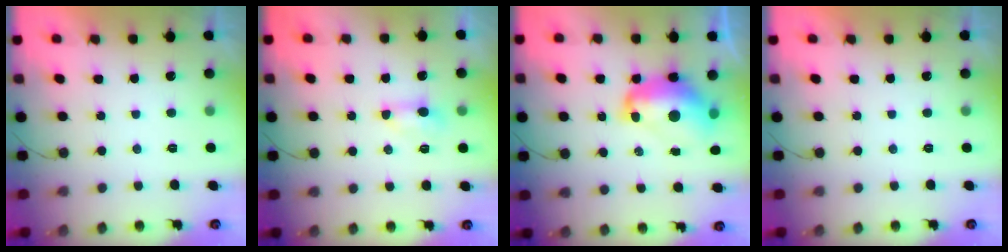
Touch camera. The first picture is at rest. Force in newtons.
{"total": 4.5, "press": 4.5, "slide": 0.8}
{"total": 14.1, "press": 14.1, "slide": 1.1}
{"total": 0.0}